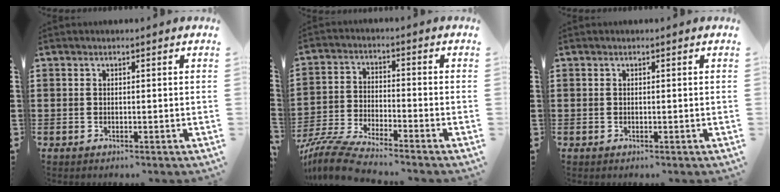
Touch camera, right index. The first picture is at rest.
{"total": 7.2, "force": [-6.8, -0.1, 2.3], "torque": [-0.063, -0.008, -0.137]}
{"total": 0.0}